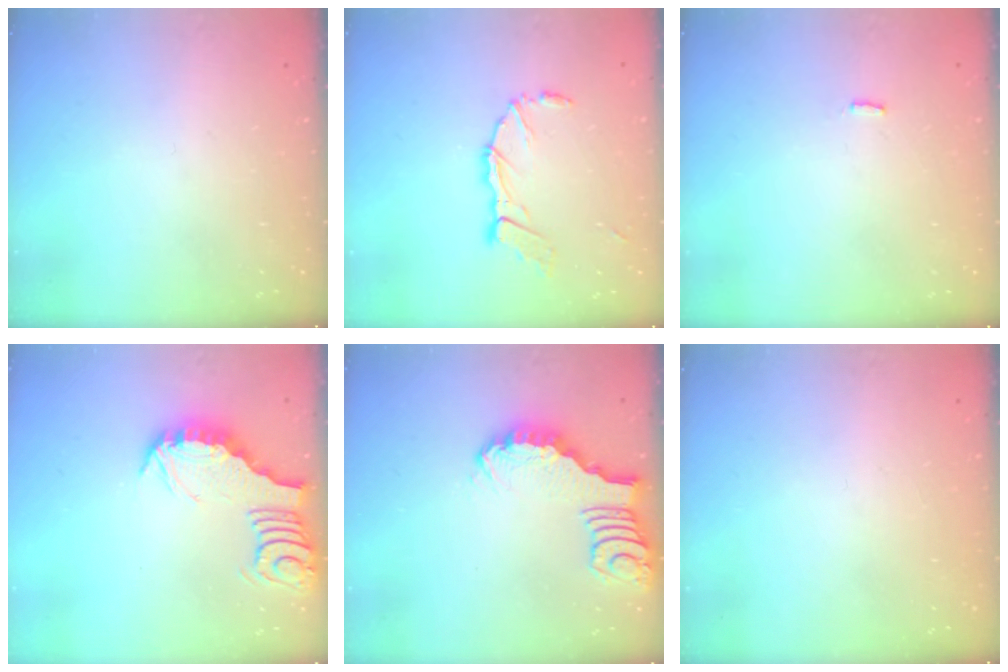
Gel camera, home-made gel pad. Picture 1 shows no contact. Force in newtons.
{"total": 10.3, "press": 10.2, "slide": 1.4}
{"total": 1.3, "press": 1.3, "slide": 0.3}
{"total": 3.3, "press": 3.3, "slide": 0.4}
{"total": 2.8, "press": 2.7, "slide": 0.4}
{"total": 0.0}